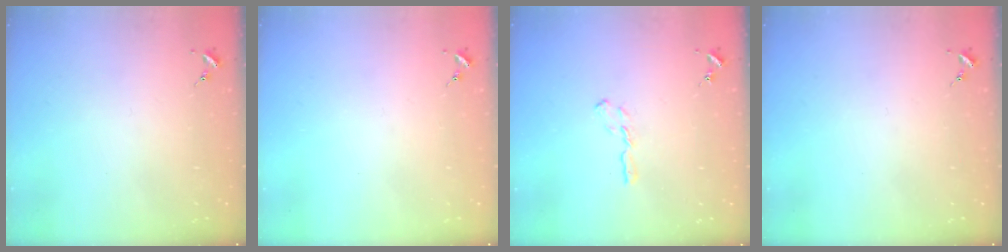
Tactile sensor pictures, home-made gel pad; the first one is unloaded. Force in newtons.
{"total": 0.0}
{"total": 4.2, "press": 4.2, "slide": 0.5}
{"total": 0.0}